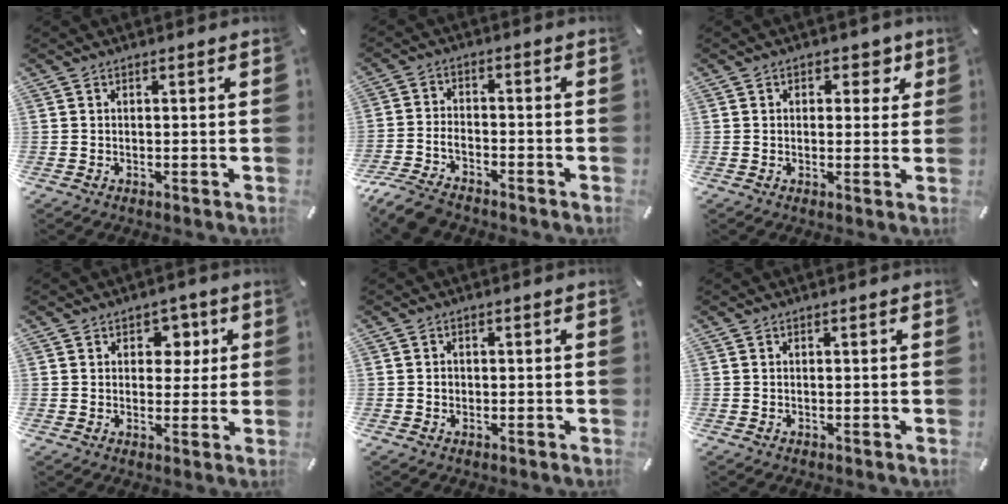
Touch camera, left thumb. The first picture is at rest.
{"total": 6.6, "force": [-5.4, 2.5, 2.6], "torque": [-0.061, 0.019, -0.107]}
{"total": 4.7, "force": [1.6, 3.3, 2.9], "torque": [-0.015, -0.006, 0.016]}
{"total": 5.6, "force": [1.6, 4.6, 2.7], "torque": [-0.018, -0.006, 0.019]}
{"total": 1.1, "force": [-0.2, 0.9, 0.6], "torque": [-0.012, 0.004, -0.006]}
{"total": 0.0}